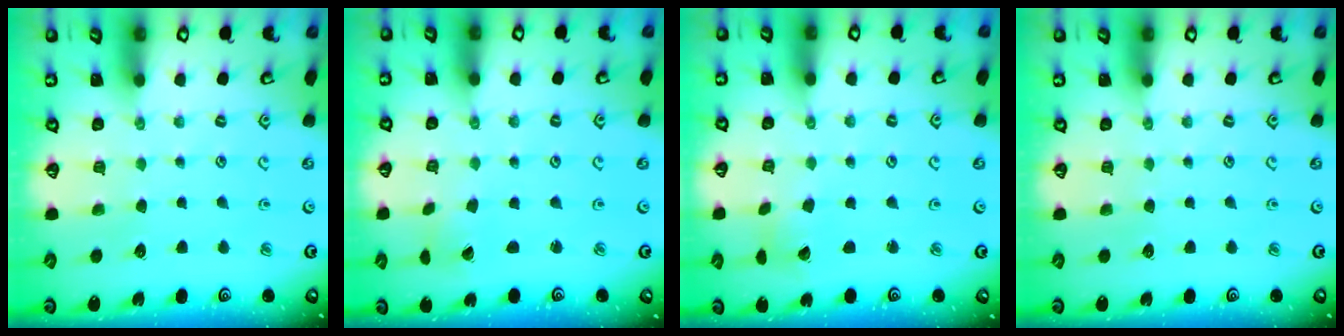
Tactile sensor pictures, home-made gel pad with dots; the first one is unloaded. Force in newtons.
{"total": 0.7, "press": 0.7, "slide": 0.1}
{"total": 2.2, "press": 2.2, "slide": 0.2}
{"total": 0.0}